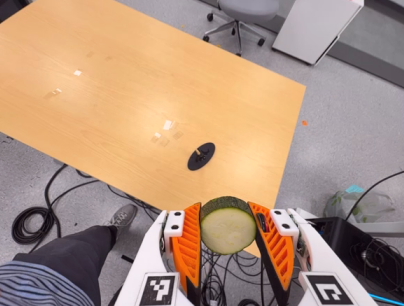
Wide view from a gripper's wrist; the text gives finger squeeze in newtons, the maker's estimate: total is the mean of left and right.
{"total": 12.8, "left": 12.0, "right": 13.6}